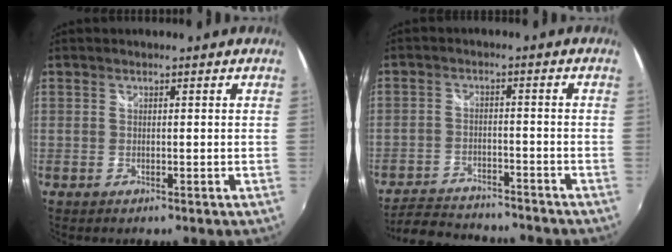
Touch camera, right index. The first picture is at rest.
{"total": 13.7, "force": [-12.3, 3.3, 4.9], "torque": [-0.119, -0.008, -0.187]}